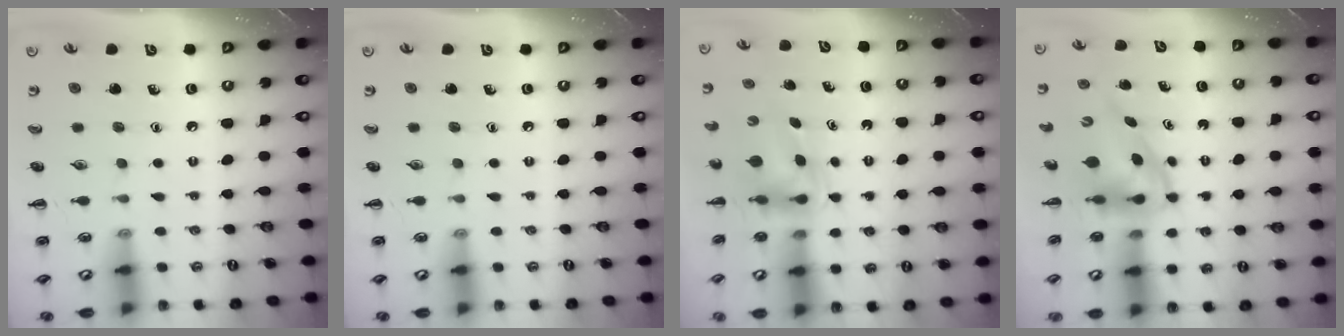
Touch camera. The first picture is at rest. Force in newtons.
{"total": 0.0}
{"total": 4.4, "press": 4.4, "slide": 0.7}
{"total": 3.9, "press": 3.8, "slide": 0.8}